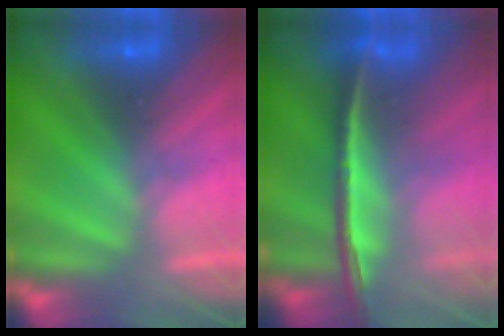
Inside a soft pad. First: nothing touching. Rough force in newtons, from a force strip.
{"total": 1.4}